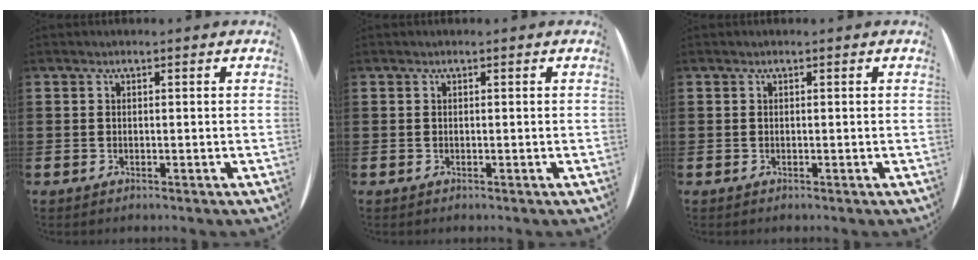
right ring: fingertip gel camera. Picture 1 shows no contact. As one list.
[{"total": 0.0}, {"total": 0.0}]